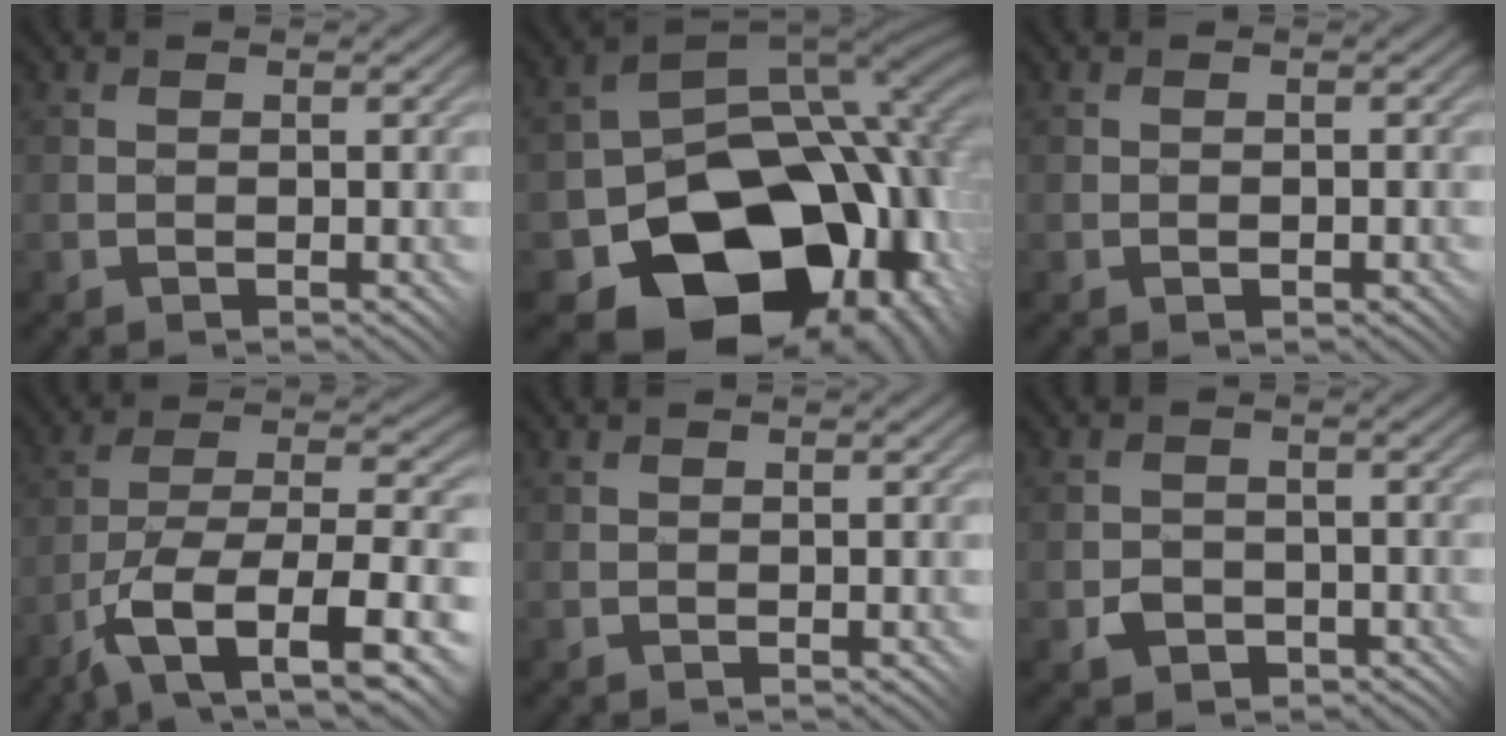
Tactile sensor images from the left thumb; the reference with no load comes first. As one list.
[{"total": 18.9, "force": [-5.6, 13.6, 11.8], "torque": [-0.201, -0.051, -0.066]}, {"total": 0.9, "force": [-0.4, 0.3, 0.7], "torque": [-0.008, 0.006, -0.003]}, {"total": 13.3, "force": [-6.8, 4.8, 10.4], "torque": [-0.190, -0.005, -0.119]}, {"total": 0.0}, {"total": 1.8, "force": [-1.2, 1.3, 0.3], "torque": [-0.005, 0.005, -0.024]}]